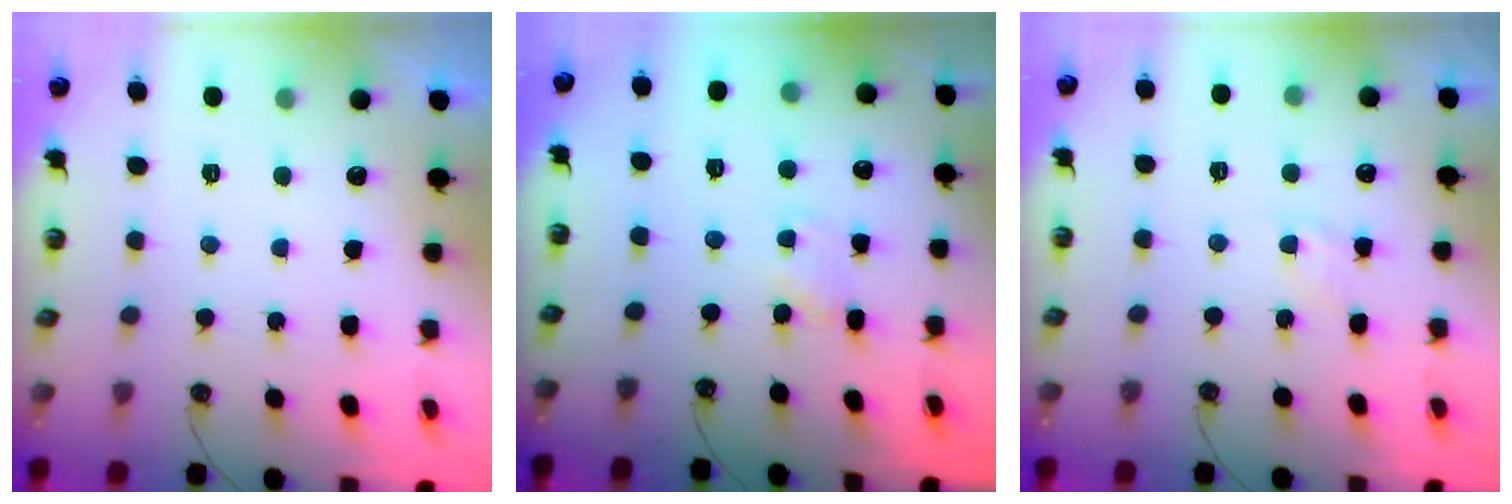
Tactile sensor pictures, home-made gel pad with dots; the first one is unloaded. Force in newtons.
{"total": 1.1, "press": 1.1, "slide": 0.2}
{"total": 6.1, "press": 6.1, "slide": 0.6}